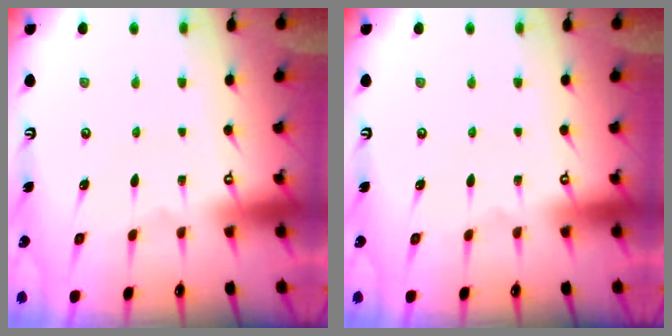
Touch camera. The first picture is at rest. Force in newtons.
{"total": 0.0}